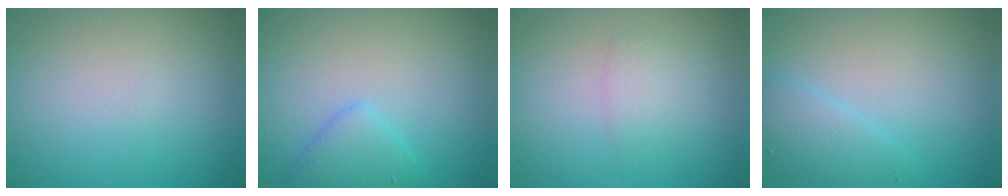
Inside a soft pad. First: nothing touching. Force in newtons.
{"total": 2.2, "press": 2.2, "slide": 0.2}
{"total": 1.4, "press": 1.4, "slide": 0.0}
{"total": 2.0, "press": 2.0, "slide": 0.1}